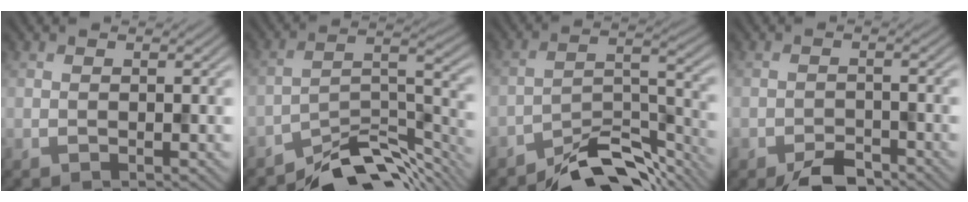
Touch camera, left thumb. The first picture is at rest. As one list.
[{"total": 10.5, "force": [-8.4, 3.4, 5.3], "torque": [-0.073, -0.005, -0.152]}, {"total": 9.8, "force": [-8.3, 2.9, 4.5], "torque": [-0.058, 0.005, -0.152]}, {"total": 4.2, "force": [-3.3, 1.7, 2.1], "torque": [-0.030, -0.002, -0.059]}]